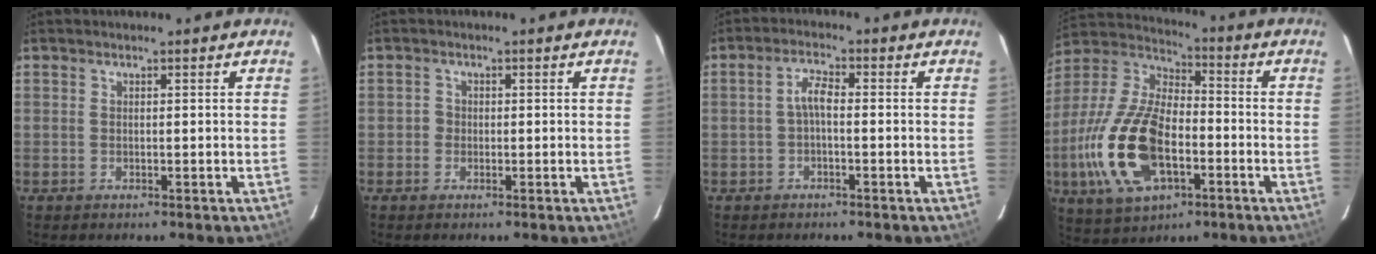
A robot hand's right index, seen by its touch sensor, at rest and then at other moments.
{"total": 1.3, "force": [-0.5, 1.2, 0.0], "torque": [0.000, 0.003, -0.011]}
{"total": 2.8, "force": [-0.7, 0.9, 2.5], "torque": [-0.055, 0.012, -0.016]}
{"total": 20.7, "force": [-6.2, 10.5, 16.7], "torque": [-0.371, -0.010, -0.110]}